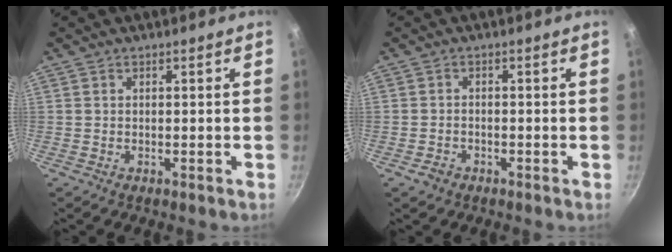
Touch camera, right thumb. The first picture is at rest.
{"total": 1.9, "force": [-1.3, 1.3, 0.7], "torque": [-0.014, 0.015, -0.021]}